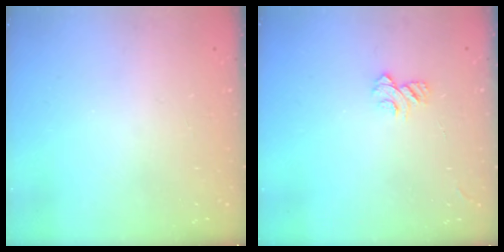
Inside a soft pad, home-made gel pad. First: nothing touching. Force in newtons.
{"total": 5.3, "press": 5.3, "slide": 0.5}